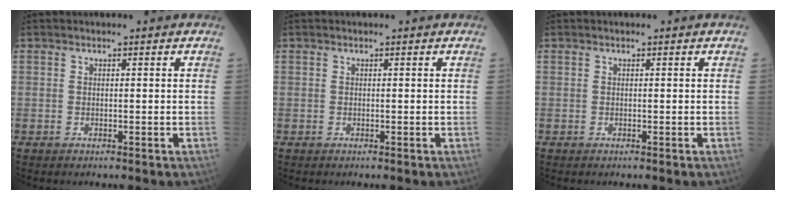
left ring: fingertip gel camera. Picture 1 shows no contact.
{"total": 0.0}
{"total": 0.0}